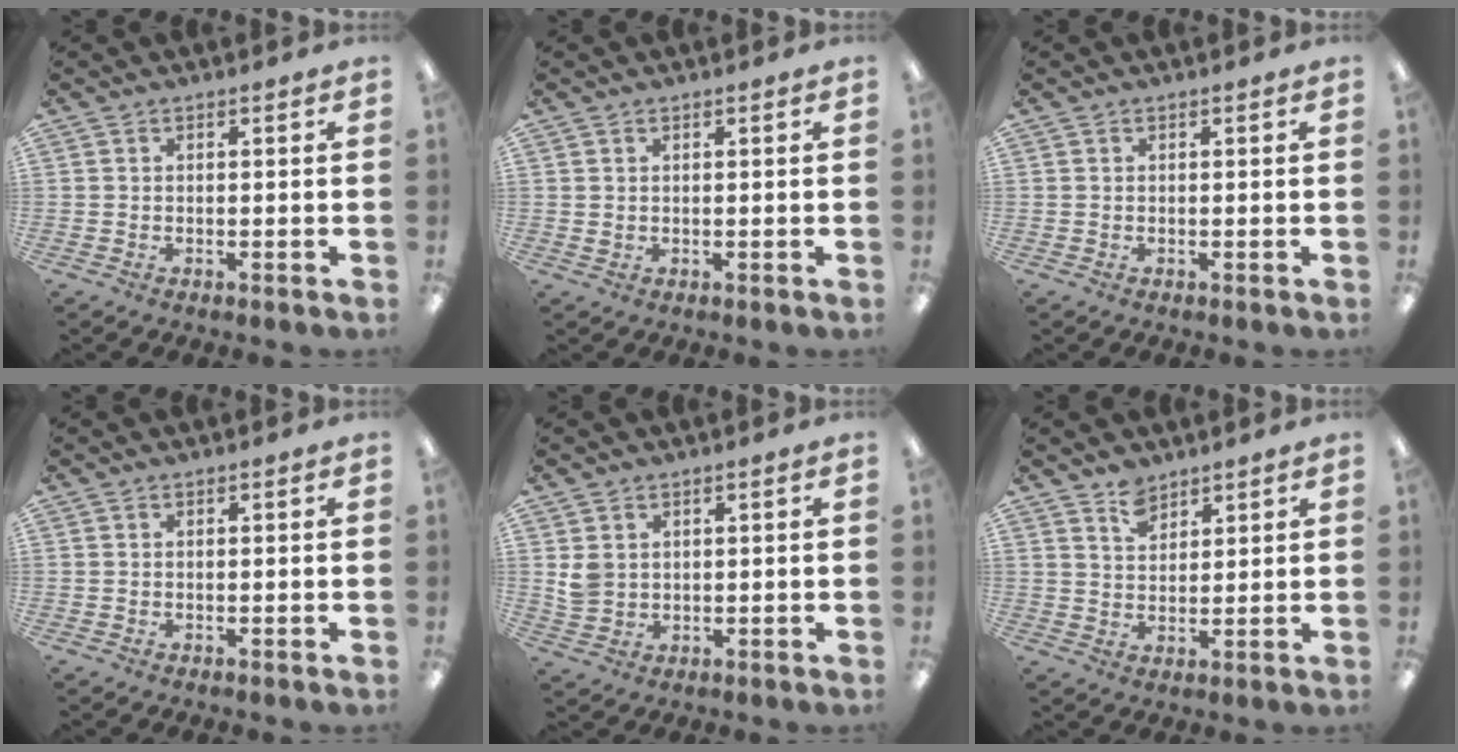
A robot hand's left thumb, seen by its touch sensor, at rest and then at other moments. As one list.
[{"total": 0.7, "force": [0.5, 0.4, 0.2], "torque": [-0.005, 0.002, 0.008]}, {"total": 0.0}, {"total": 0.0}, {"total": 4.1, "force": [1.7, 3.2, 1.8], "torque": [-0.031, 0.002, 0.034]}, {"total": 5.1, "force": [4.2, 2.6, 1.3], "torque": [-0.021, -0.021, 0.078]}]